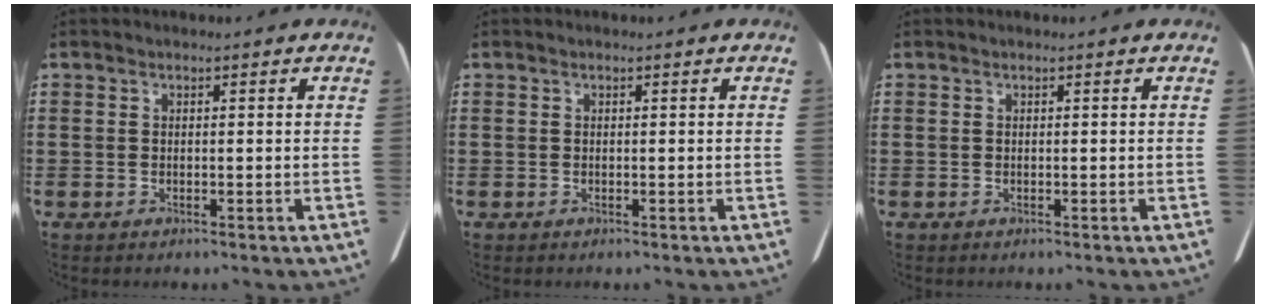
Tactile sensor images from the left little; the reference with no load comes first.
{"total": 0.0}
{"total": 0.0}